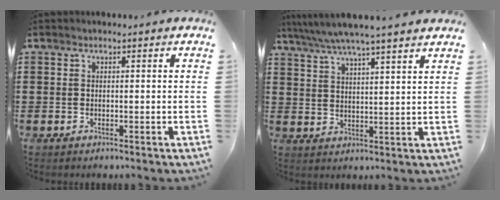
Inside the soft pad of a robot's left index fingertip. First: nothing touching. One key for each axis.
{"total": 5.3, "fx": 4.7, "fy": -0.3, "fz": 2.4, "tx": -0.062, "ty": -0.023, "tz": 0.081}